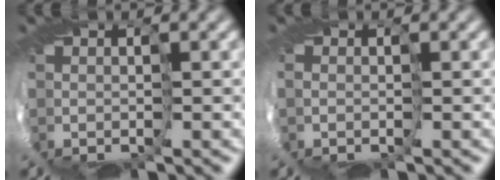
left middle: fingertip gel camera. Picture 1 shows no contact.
{"total": 0.5, "force": [-0.3, 0.4, 0.0], "torque": [0.002, -0.005, -0.007]}